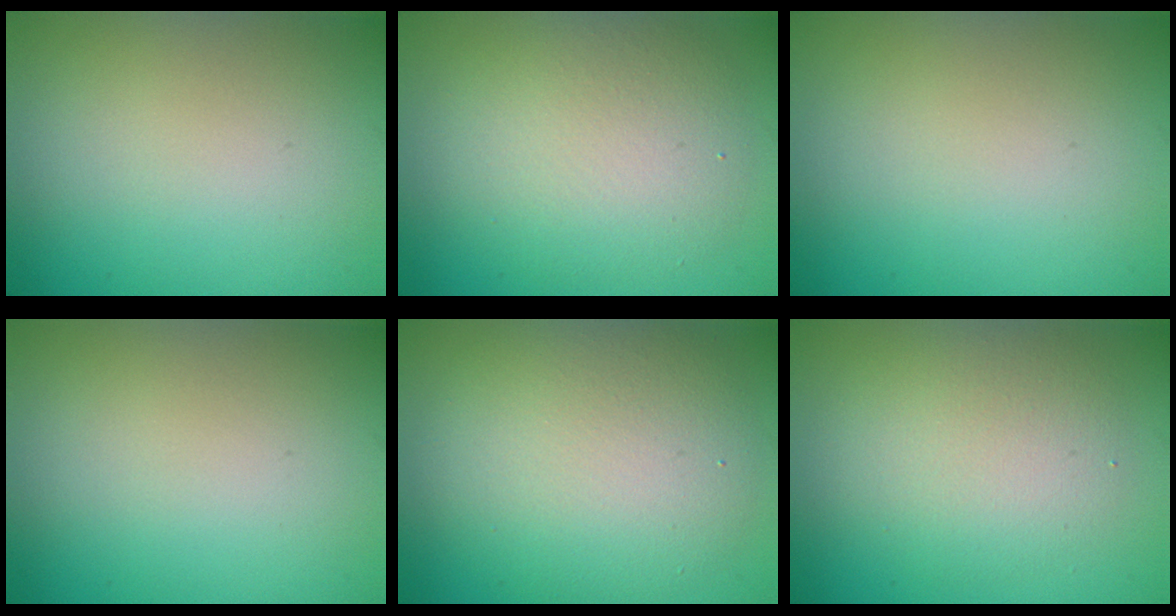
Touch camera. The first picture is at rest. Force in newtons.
{"total": 5.4, "press": 5.3, "slide": 0.5}
{"total": 0.0}
{"total": 0.0}
{"total": 7.9, "press": 7.9, "slide": 0.4}
{"total": 4.1, "press": 4.1, "slide": 0.4}